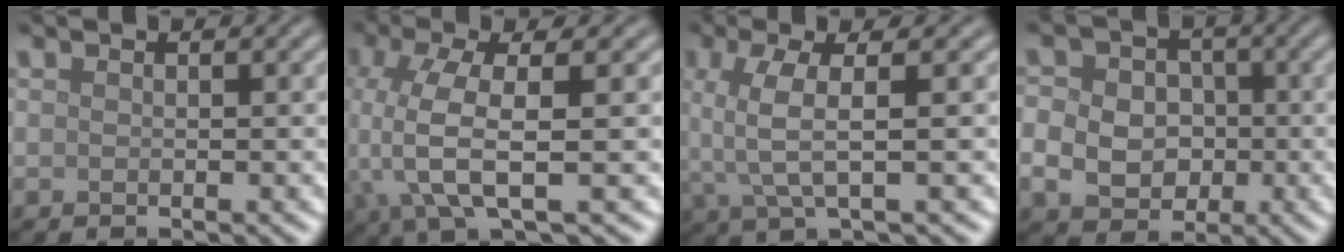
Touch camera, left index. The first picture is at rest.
{"total": 6.3, "force": [-0.7, 1.9, 6.0], "torque": [-0.139, -0.001, -0.015]}
{"total": 4.2, "force": [0.5, 1.2, 4.0], "torque": [-0.091, 0.007, 0.009]}
{"total": 7.6, "force": [-0.9, 6.7, 3.4], "torque": [-0.061, 0.009, -0.043]}